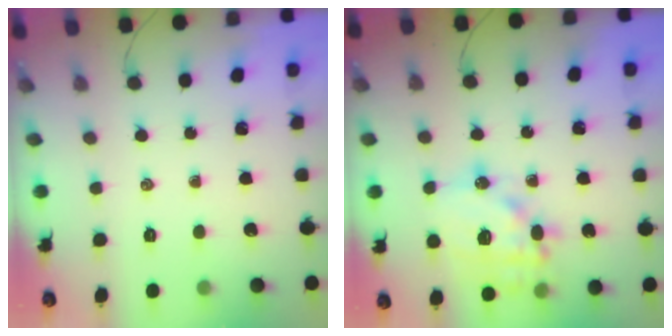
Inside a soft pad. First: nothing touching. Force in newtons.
{"total": 15.6, "press": 15.4, "slide": 2.8}